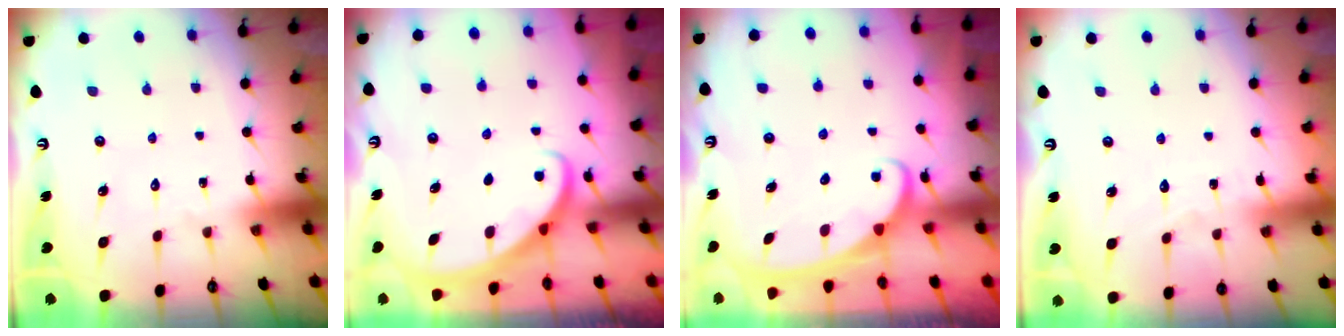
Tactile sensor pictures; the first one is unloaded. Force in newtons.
{"total": 2.8, "press": 2.8, "slide": 0.2}
{"total": 2.5, "press": 2.5, "slide": 0.3}
{"total": 2.5, "press": 2.5, "slide": 0.4}